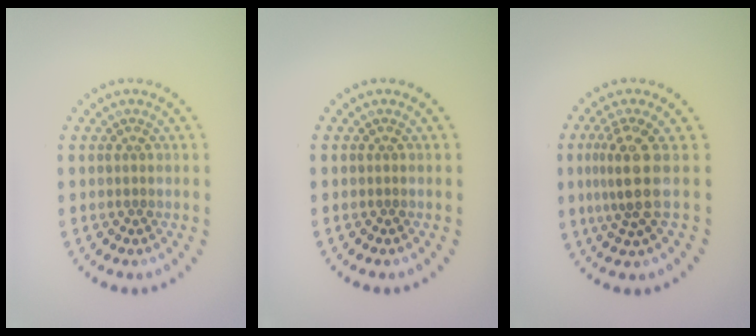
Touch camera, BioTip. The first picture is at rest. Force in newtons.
{"total": 0.0}
{"total": 3.5, "press": 2.6, "slide": 2.4}